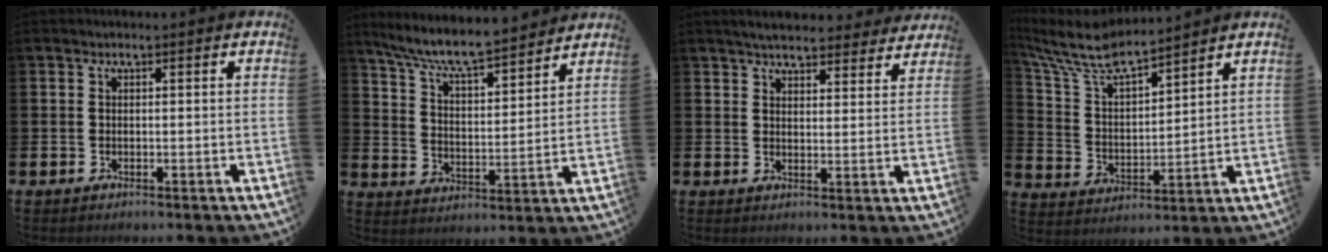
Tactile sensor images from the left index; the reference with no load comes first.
{"total": 8.0, "force": [7.4, 0.6, 2.8], "torque": [-0.087, -0.048, 0.129]}
{"total": 5.0, "force": [4.8, 1.0, 1.0], "torque": [-0.023, -0.025, 0.084]}
{"total": 8.2, "force": [7.6, 1.5, 2.7], "torque": [-0.084, -0.052, 0.131]}